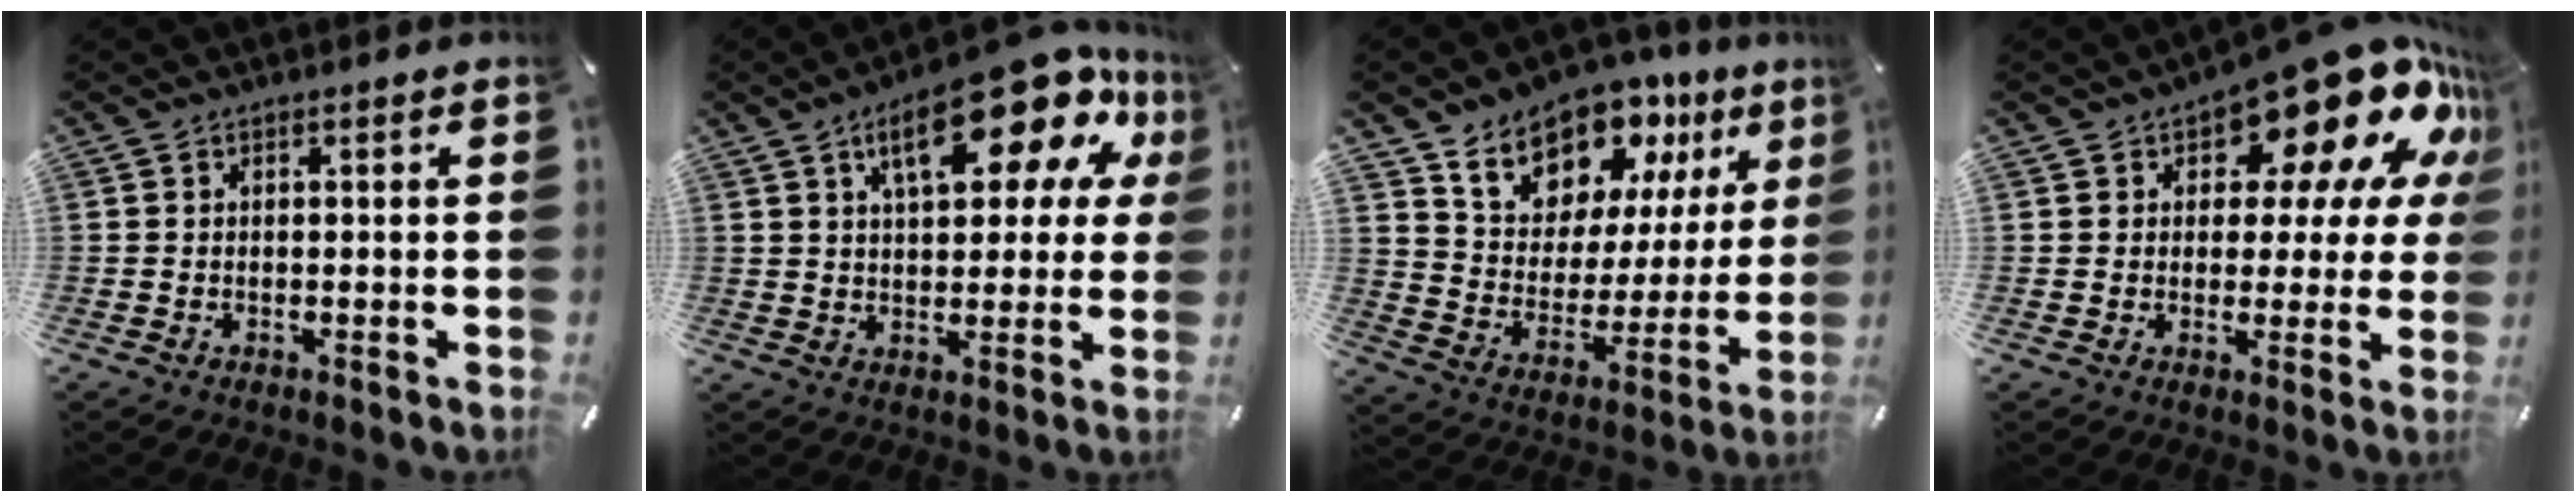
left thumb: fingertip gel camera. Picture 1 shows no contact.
{"total": 21.2, "force": [11.0, 8.7, 15.9], "torque": [-0.225, -0.058, 0.174]}
{"total": 14.0, "force": [11.4, 7.9, 2.0], "torque": [-0.049, -0.111, 0.209]}
{"total": 20.0, "force": [11.9, 9.8, 12.8], "torque": [-0.175, -0.082, 0.198]}